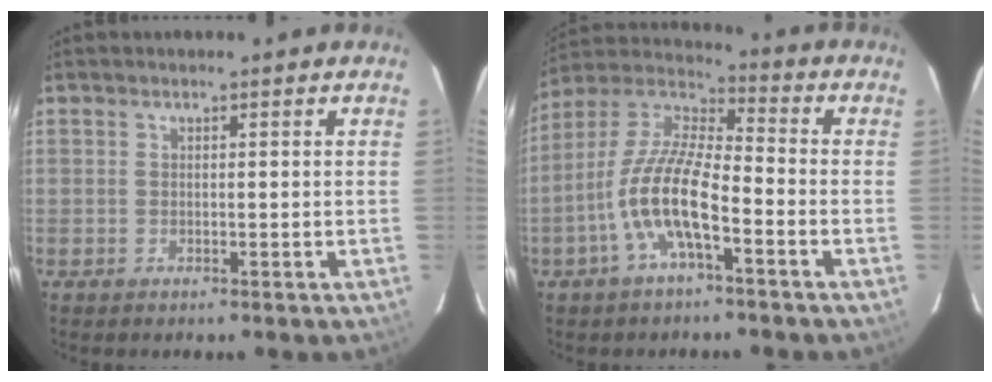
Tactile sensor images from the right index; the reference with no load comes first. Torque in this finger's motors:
{"motor_torque": [1.31, -0.83, 0.85, 0.21]}